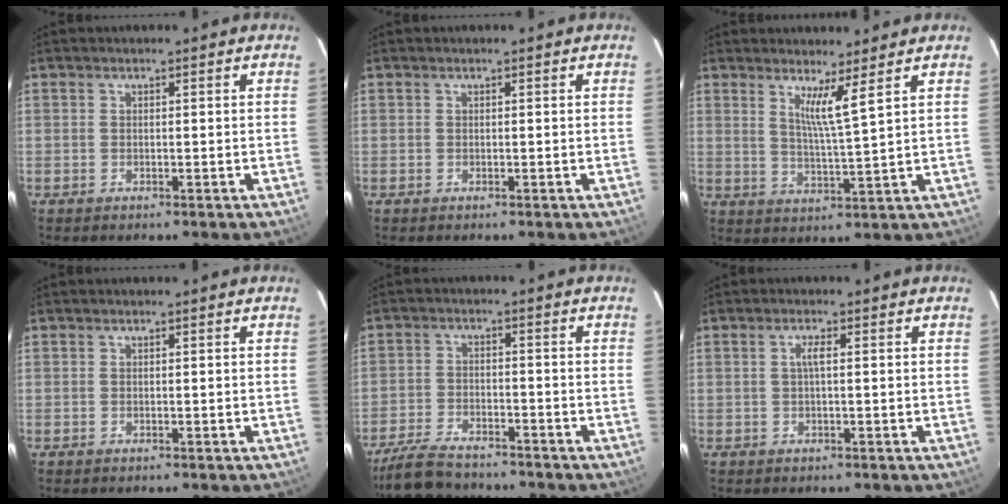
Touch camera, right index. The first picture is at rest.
{"total": 0.0}
{"total": 5.2, "force": [3.2, -1.0, 3.9], "torque": [-0.069, -0.012, 0.054]}
{"total": 0.0}
{"total": 10.8, "force": [-9.3, 3.4, 4.3], "torque": [-0.115, -0.008, -0.159]}
{"total": 1.7, "force": [0.2, -0.1, 1.7], "torque": [-0.033, 0.002, 0.002]}